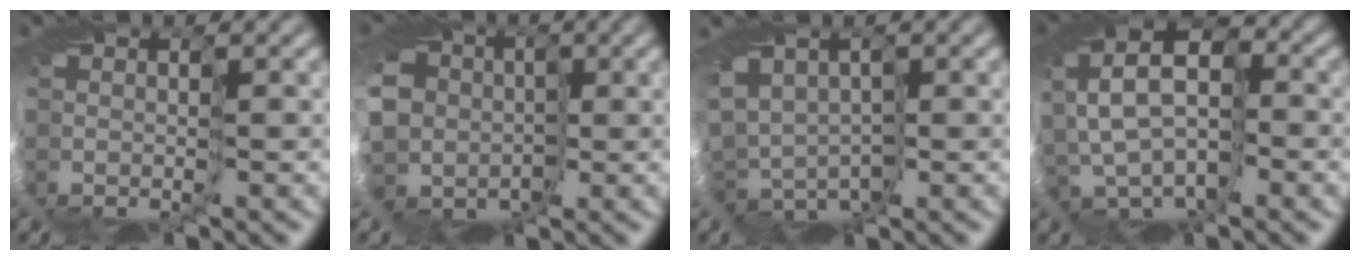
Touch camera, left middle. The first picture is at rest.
{"total": 11.1, "force": [0.2, 10.1, 4.5], "torque": [-0.118, 0.014, -0.033]}
{"total": 3.0, "force": [0.0, 2.8, 1.1], "torque": [-0.026, -0.004, -0.002]}
{"total": 7.6, "force": [0.3, 5.3, 5.4], "torque": [-0.131, 0.014, 0.015]}